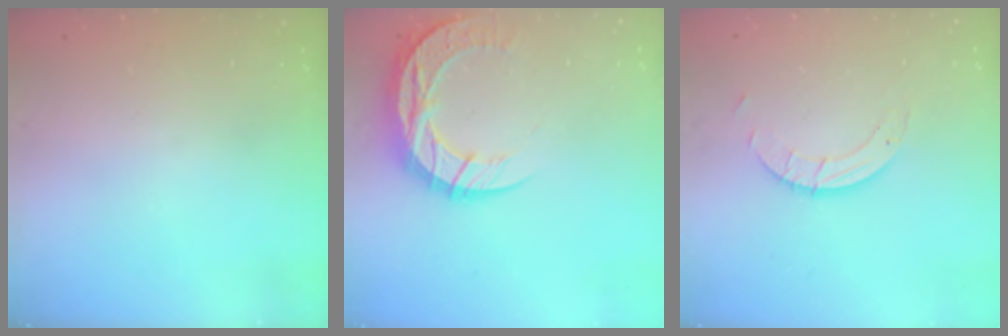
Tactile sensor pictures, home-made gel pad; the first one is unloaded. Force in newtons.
{"total": 13.1, "press": 13.1, "slide": 0.9}
{"total": 4.3, "press": 4.3, "slide": 0.3}